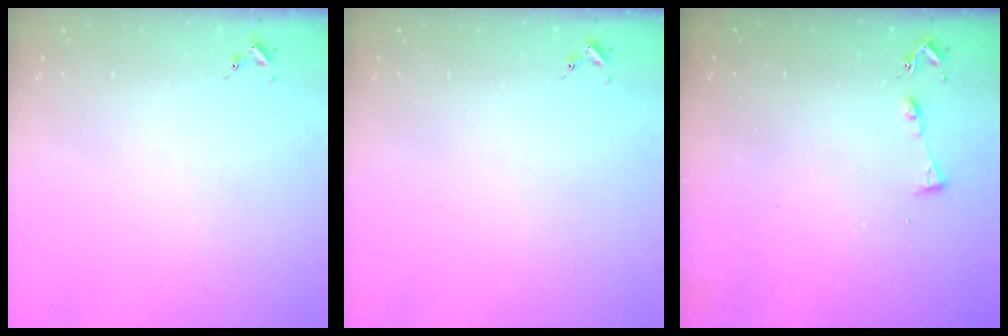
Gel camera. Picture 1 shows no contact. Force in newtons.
{"total": 0.0}
{"total": 4.5, "press": 4.5, "slide": 0.4}